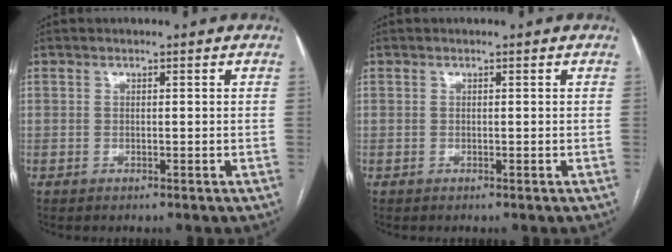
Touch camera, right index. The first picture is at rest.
{"total": 0.0}